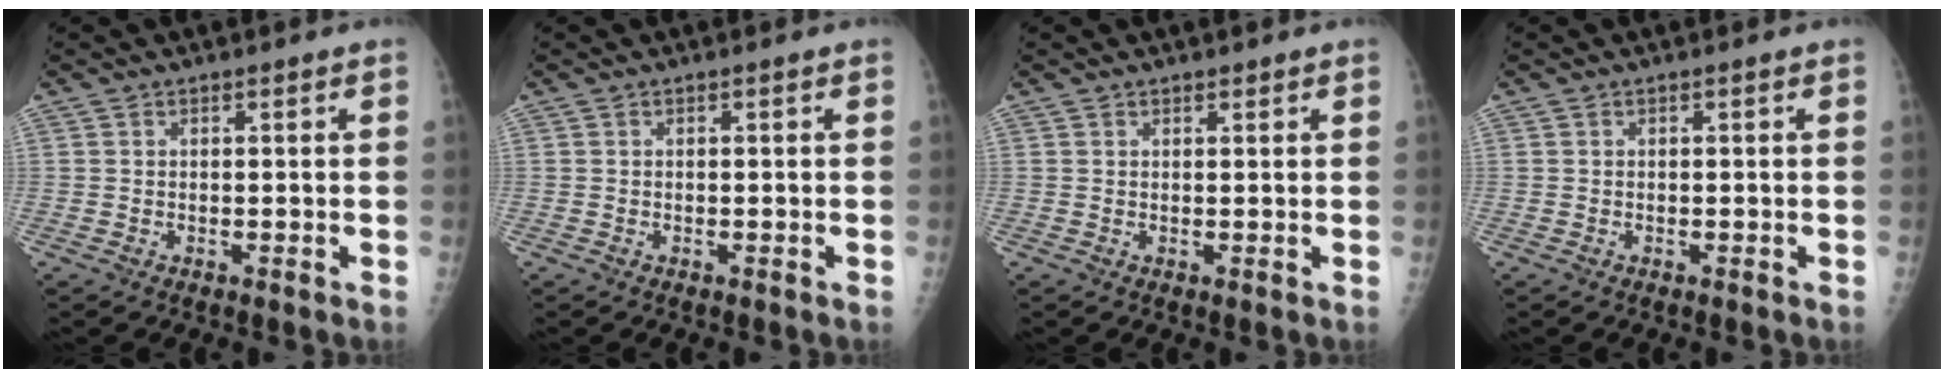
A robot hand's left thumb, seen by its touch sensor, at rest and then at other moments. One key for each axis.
{"total": 0.0}
{"total": 0.8, "fx": 0.7, "fy": 0.4, "fz": 0.2, "tx": 0.001, "ty": -0.004, "tz": 0.010}
{"total": 0.0}